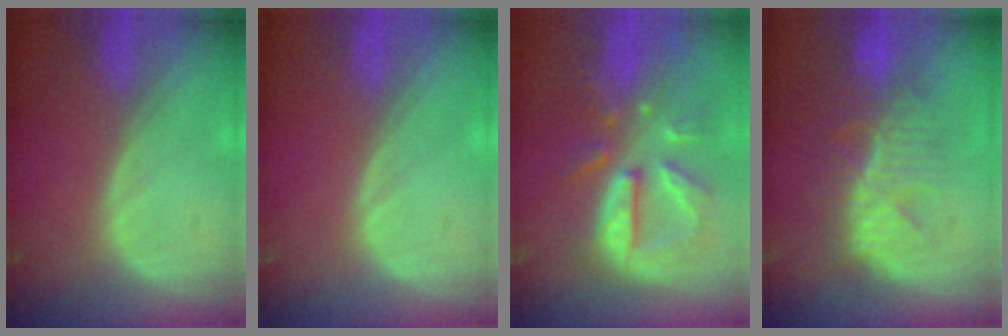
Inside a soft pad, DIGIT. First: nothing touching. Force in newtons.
{"total": 0.0}
{"total": 10.6, "press": 9.3, "slide": 5.0}
{"total": 9.0, "press": 8.6, "slide": 2.5}